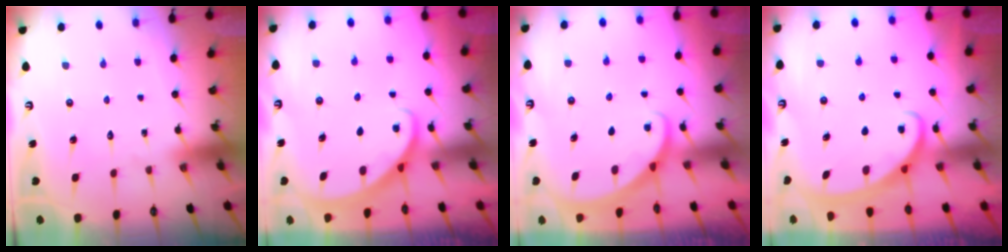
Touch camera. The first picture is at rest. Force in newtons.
{"total": 2.3, "press": 2.3, "slide": 0.2}
{"total": 1.6, "press": 1.6, "slide": 0.0}
{"total": 2.7, "press": 2.7, "slide": 0.4}